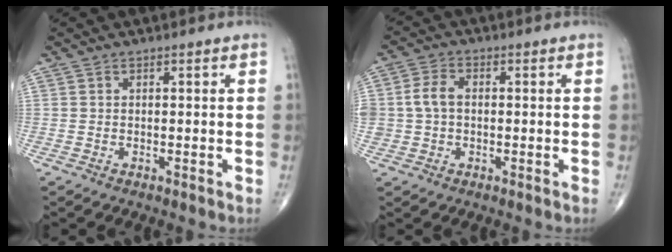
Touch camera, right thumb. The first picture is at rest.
{"total": 4.9, "force": [0.1, 3.6, 3.3], "torque": [-0.064, 0.013, -0.002]}